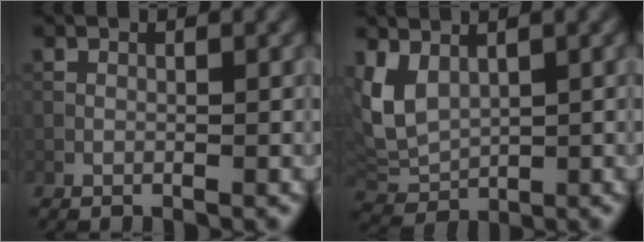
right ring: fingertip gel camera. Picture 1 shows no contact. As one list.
[{"total": 4.9, "force": [1.9, 3.1, 3.3], "torque": [-0.082, -0.001, 0.037]}]